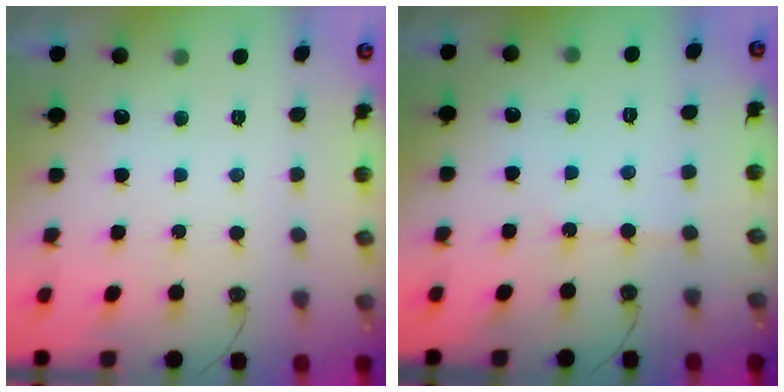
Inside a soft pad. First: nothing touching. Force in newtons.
{"total": 2.8, "press": 2.8, "slide": 0.4}